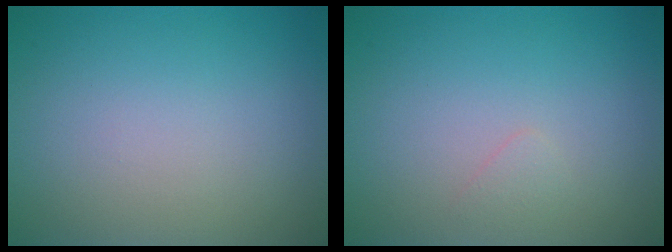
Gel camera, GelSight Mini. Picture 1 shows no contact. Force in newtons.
{"total": 0.6, "press": 0.6, "slide": 0.1}